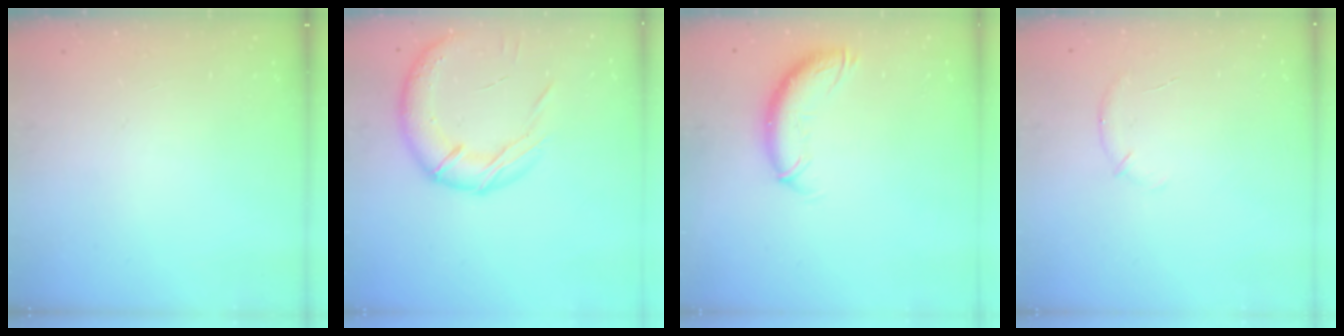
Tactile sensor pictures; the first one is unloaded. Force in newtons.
{"total": 17.2, "press": 16.9, "slide": 3.1}
{"total": 10.6, "press": 10.6, "slide": 1.0}
{"total": 6.9, "press": 6.7, "slide": 1.8}